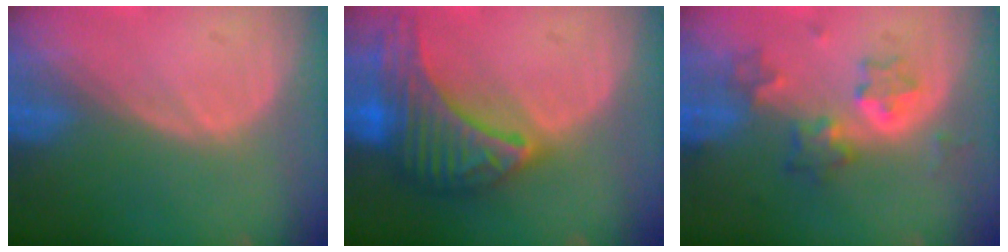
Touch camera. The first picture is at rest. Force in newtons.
{"total": 9.8, "press": 9.8, "slide": 0.5}
{"total": 5.7, "press": 5.7, "slide": 0.6}